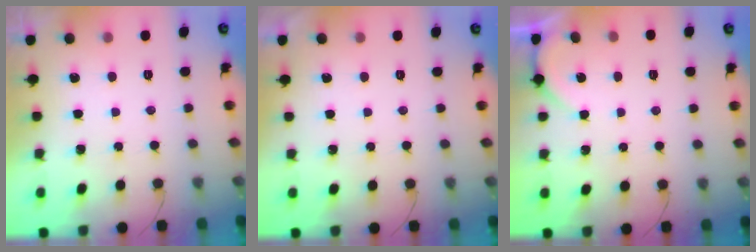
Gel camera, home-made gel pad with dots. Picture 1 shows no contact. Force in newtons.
{"total": 1.0, "press": 1.0, "slide": 0.1}
{"total": 1.6, "press": 1.6, "slide": 0.2}